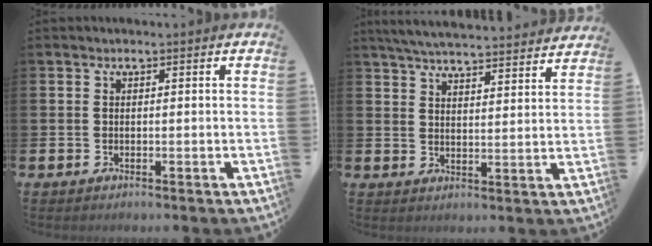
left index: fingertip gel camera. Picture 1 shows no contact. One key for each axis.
{"total": 5.9, "fx": 5.8, "fy": 0.2, "fz": 1.1, "tx": -0.034, "ty": -0.039, "tz": 0.102}